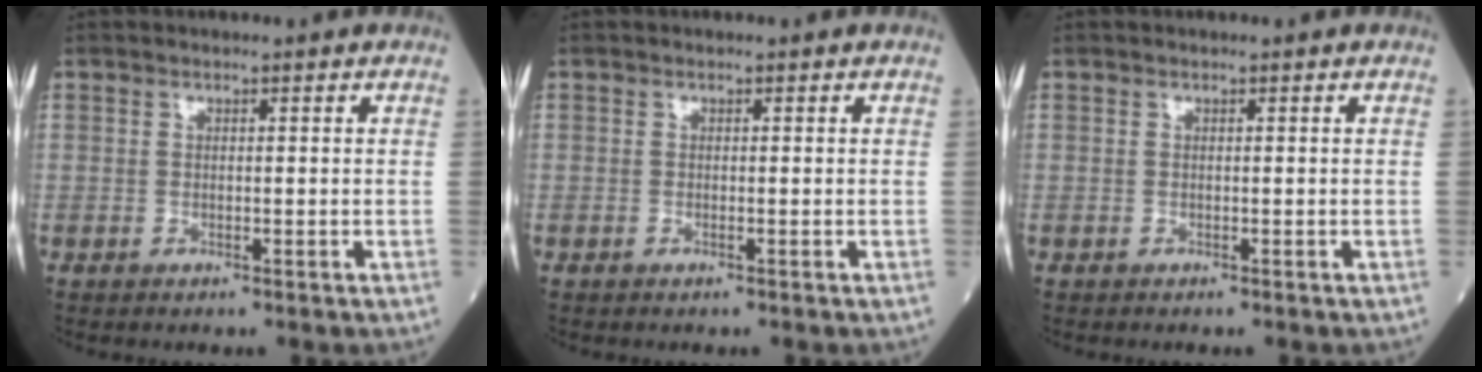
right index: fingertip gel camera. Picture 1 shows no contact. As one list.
[{"total": 0.0}, {"total": 0.0}]